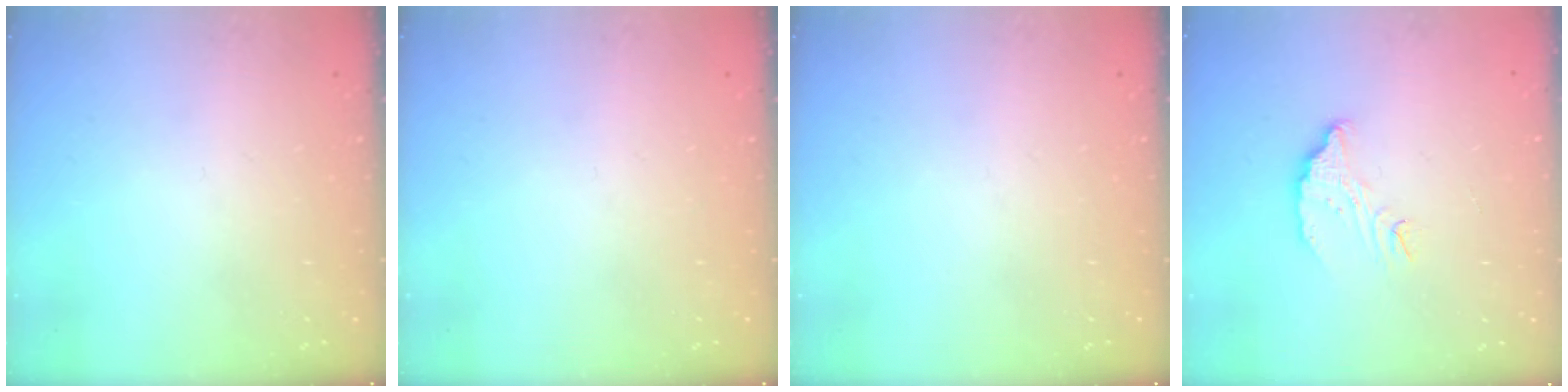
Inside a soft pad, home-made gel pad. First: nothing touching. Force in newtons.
{"total": 0.0}
{"total": 0.0}
{"total": 7.1, "press": 7.1, "slide": 0.4}